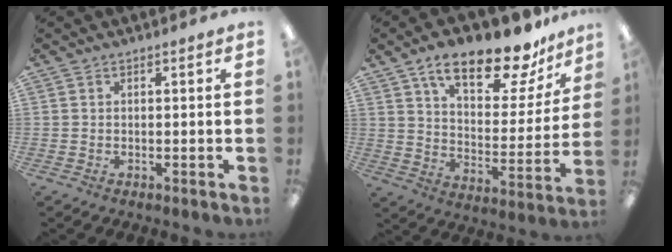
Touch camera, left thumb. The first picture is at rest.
{"total": 19.1, "force": [14.4, 6.5, 10.8], "torque": [-0.171, -0.086, 0.241]}